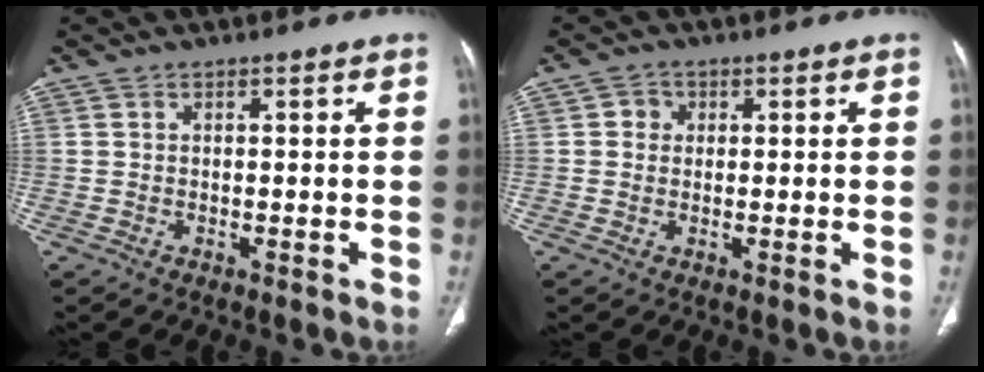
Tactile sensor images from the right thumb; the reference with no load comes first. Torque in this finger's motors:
{"motor_torque": [-0.03, -0.03, 0.16, -0.16, 0.00]}